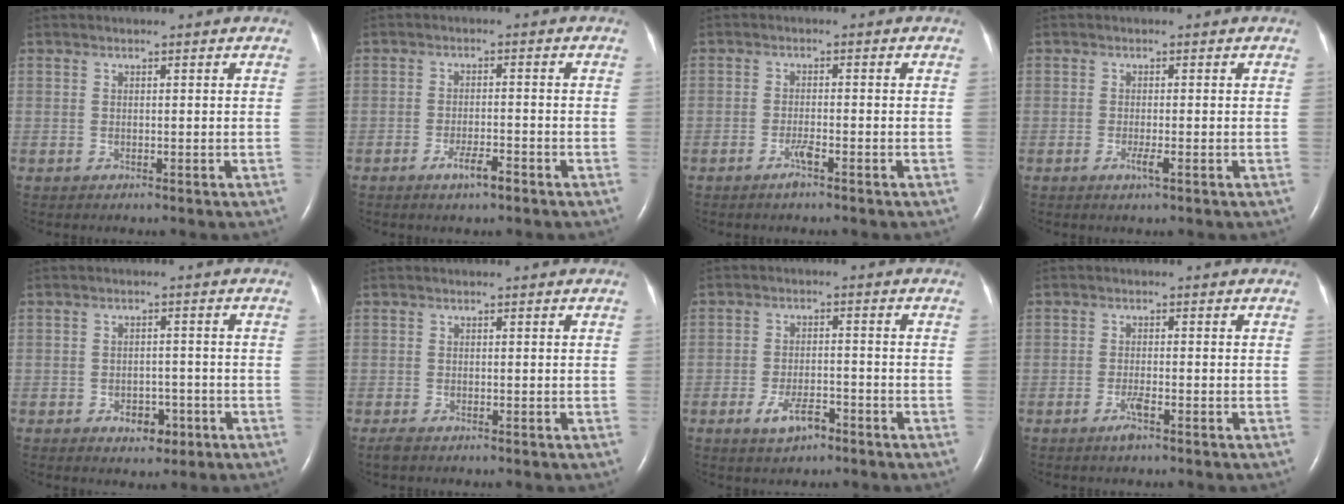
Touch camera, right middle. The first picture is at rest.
{"total": 3.3, "force": [-2.2, 0.5, 2.5], "torque": [-0.047, -0.001, -0.038]}
{"total": 2.0, "force": [-1.4, 0.0, 1.5], "torque": [-0.034, -0.001, -0.027]}
{"total": 1.6, "force": [-0.7, 0.0, 1.5], "torque": [-0.030, -0.004, -0.013]}
{"total": 3.8, "force": [-1.9, 2.4, 2.2], "torque": [-0.026, 0.006, -0.020]}
{"total": 1.2, "force": [-0.9, 0.3, 0.7], "torque": [-0.023, -0.004, -0.016]}
{"total": 4.7, "force": [-2.9, 1.8, 3.3], "torque": [-0.067, -0.001, -0.047]}
{"total": 2.1, "force": [-1.4, 0.1, 1.6], "torque": [-0.037, -0.002, -0.027]}